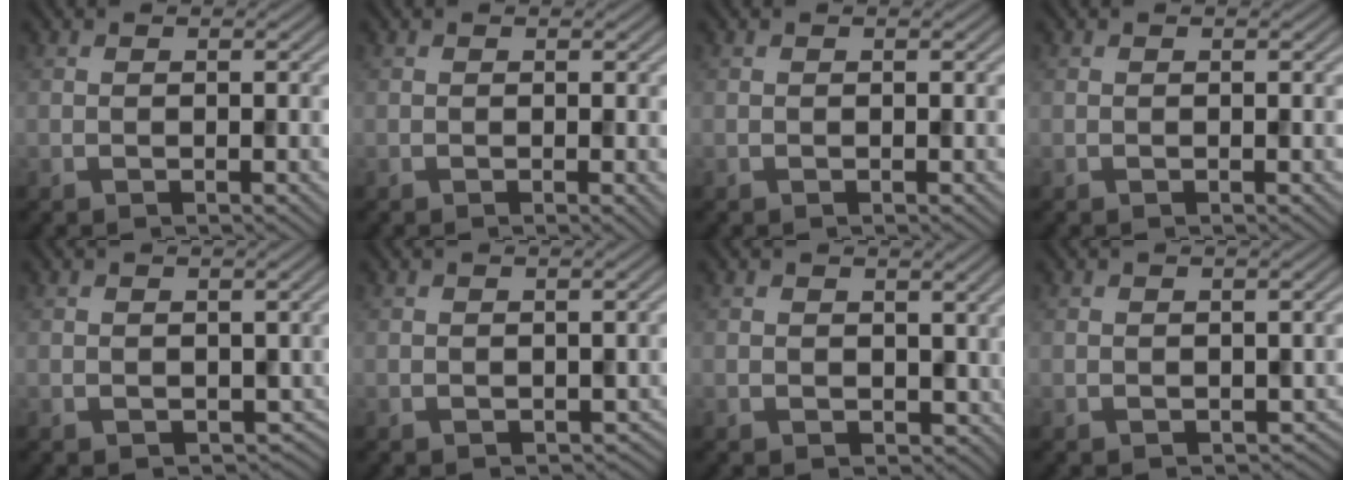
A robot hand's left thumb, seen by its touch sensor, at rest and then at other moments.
{"total": 0.5, "force": [0.0, 0.1, 0.5], "torque": [-0.006, -0.004, -0.003]}
{"total": 0.0}
{"total": 0.0}
{"total": 2.5, "force": [-0.1, 2.1, 1.3], "torque": [-0.028, -0.018, 0.002]}
{"total": 1.3, "force": [-0.5, 1.1, 0.5], "torque": [-0.014, -0.012, -0.006]}
{"total": 2.5, "force": [0.6, 2.1, 1.3], "torque": [-0.032, -0.009, 0.010]}
{"total": 1.4, "force": [-0.4, 1.2, 0.6], "torque": [-0.016, -0.011, -0.004]}